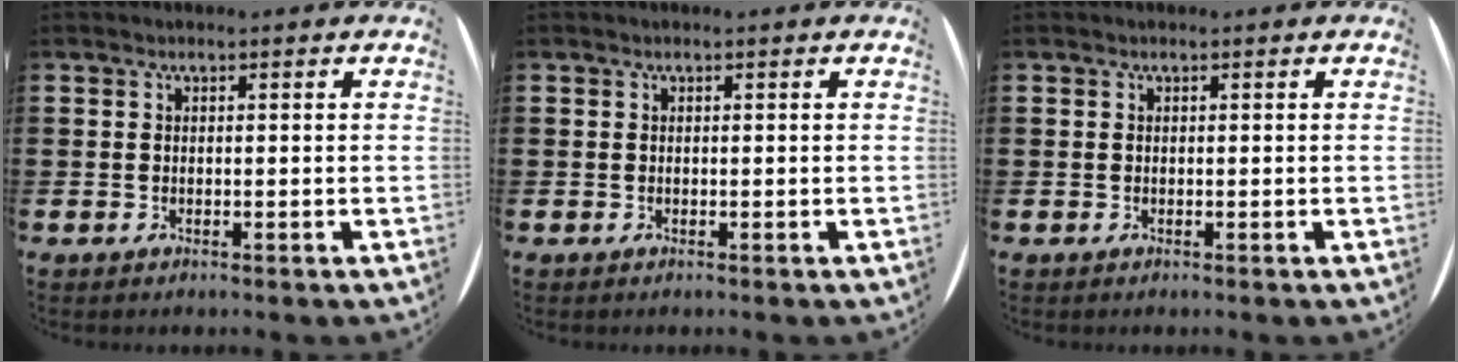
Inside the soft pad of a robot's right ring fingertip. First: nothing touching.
{"total": 0.0}
{"total": 0.0}